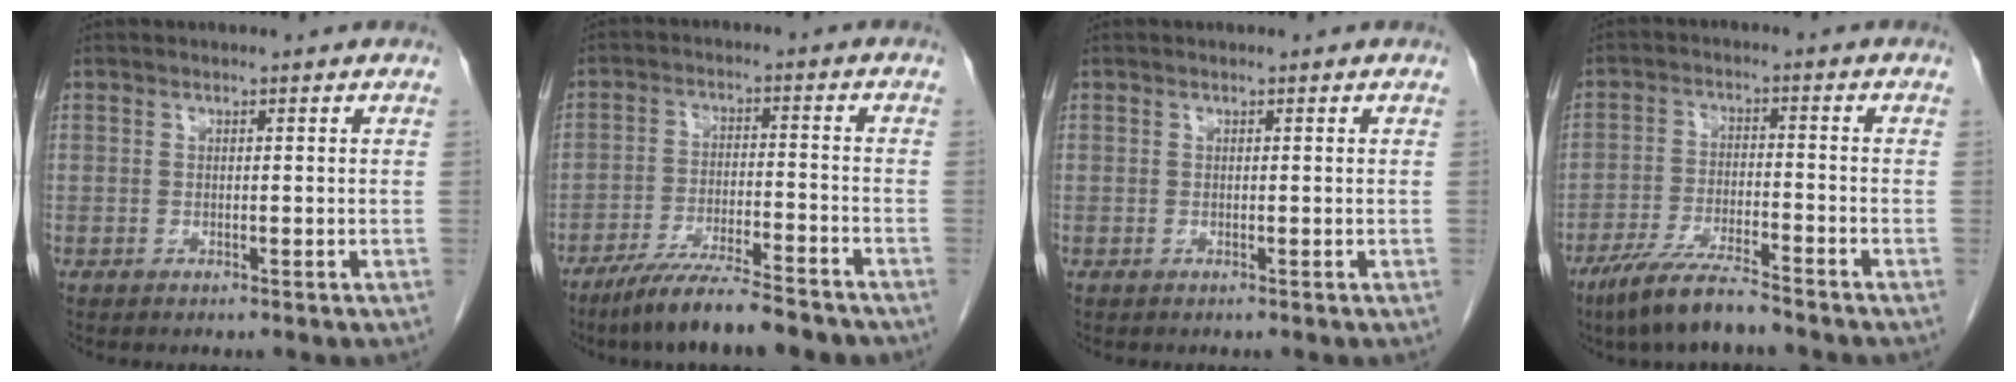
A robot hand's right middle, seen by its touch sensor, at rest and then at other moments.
{"total": 12.6, "force": [-10.5, 1.2, 6.9], "torque": [-0.109, -0.020, -0.169]}
{"total": 0.0}
{"total": 8.5, "force": [-6.8, 0.6, 5.2], "torque": [-0.104, -0.025, -0.126]}